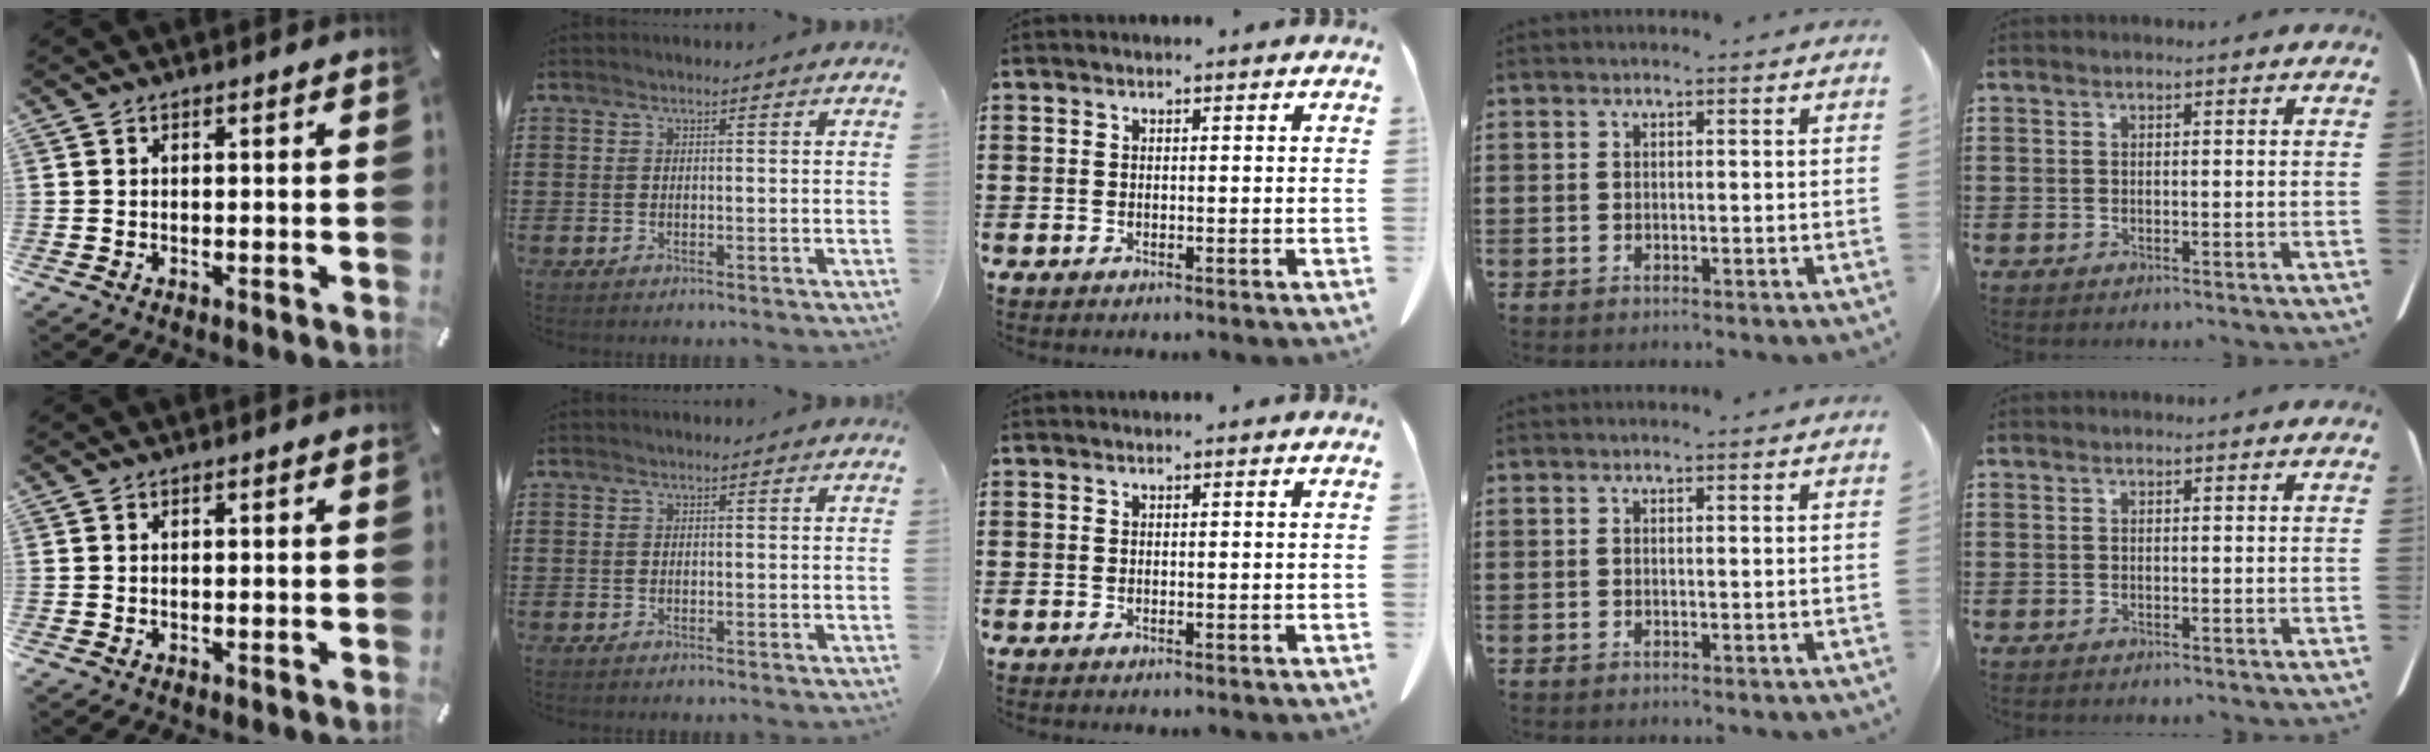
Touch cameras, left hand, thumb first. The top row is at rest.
{}